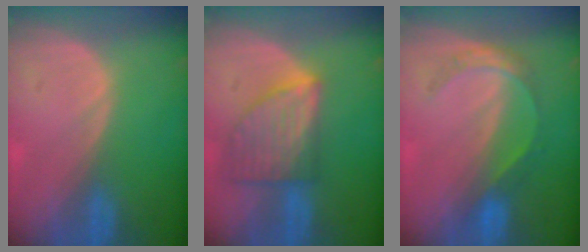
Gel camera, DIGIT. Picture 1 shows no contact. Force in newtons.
{"total": 7.8, "press": 7.1, "slide": 3.3}
{"total": 4.5, "press": 4.4, "slide": 0.7}